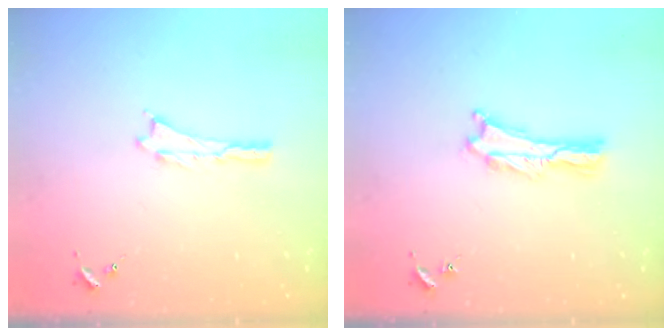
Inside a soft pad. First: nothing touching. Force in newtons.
{"total": 0.7, "press": 0.6, "slide": 0.2}